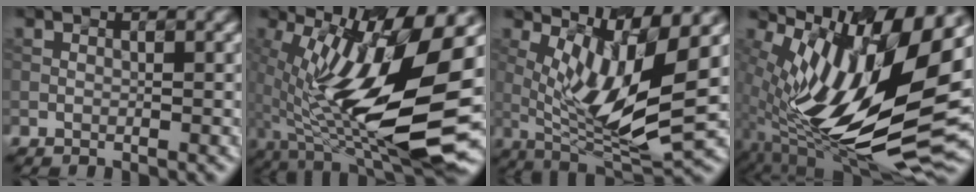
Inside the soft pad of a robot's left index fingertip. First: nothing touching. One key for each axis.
{"total": 15.5, "fx": -1.3, "fy": 5.5, "fz": 14.4, "tx": -0.257, "ty": -0.007, "tz": -0.020}
{"total": 9.6, "fx": 1.8, "fy": 2.8, "fz": 9.0, "tx": -0.149, "ty": -0.016, "tz": 0.040}
{"total": 14.8, "fx": 1.0, "fy": 5.8, "fz": 13.6, "tx": -0.253, "ty": 0.002, "tz": 0.027}